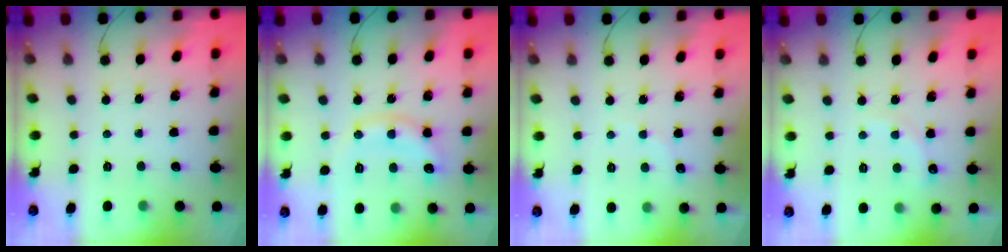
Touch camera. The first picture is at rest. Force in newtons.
{"total": 11.3, "press": 11.3, "slide": 0.6}
{"total": 5.0, "press": 4.9, "slide": 1.0}
{"total": 6.6, "press": 6.5, "slide": 1.3}